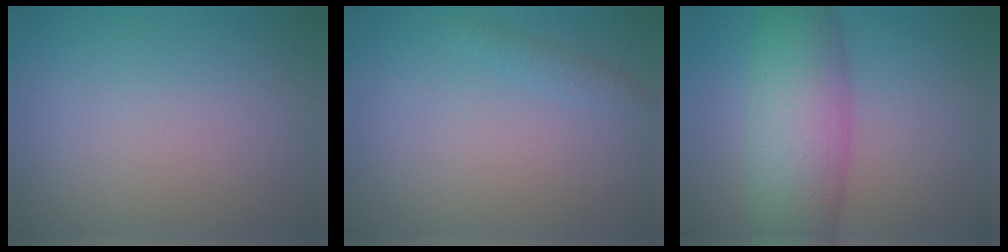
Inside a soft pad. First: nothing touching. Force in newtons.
{"total": 0.9, "press": 0.9, "slide": 0.1}
{"total": 8.3, "press": 8.3, "slide": 0.1}